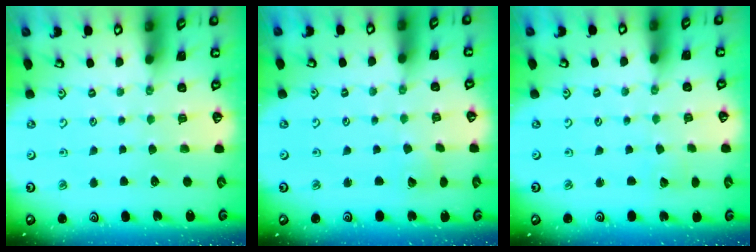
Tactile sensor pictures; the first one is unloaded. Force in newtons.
{"total": 2.9, "press": 2.9, "slide": 0.3}
{"total": 1.9, "press": 1.9, "slide": 0.3}